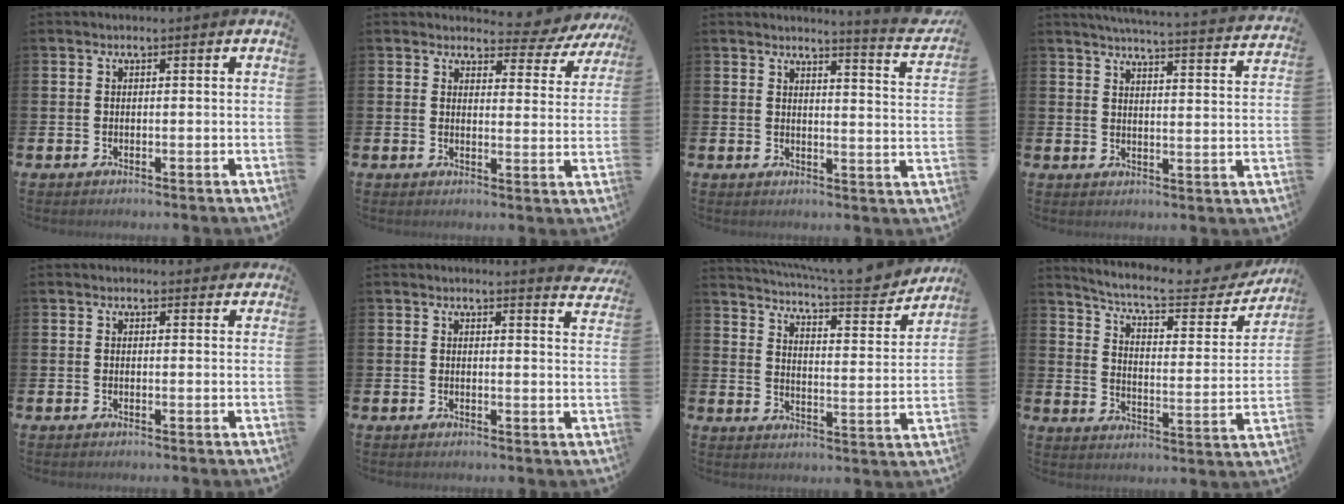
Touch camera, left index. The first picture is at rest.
{"total": 3.7, "force": [3.3, 1.4, 0.6], "torque": [-0.010, -0.033, 0.049]}
{"total": 3.7, "force": [3.6, -0.5, 0.9], "torque": [-0.006, -0.045, 0.051]}
{"total": 4.8, "force": [4.7, -0.5, 0.9], "torque": [-0.023, -0.043, 0.077]}
{"total": 1.2, "force": [1.1, 0.4, 0.1], "torque": [0.004, 0.000, 0.018]}
{"total": 2.6, "force": [2.6, -0.2, 0.2], "torque": [0.009, -0.024, 0.043]}
{"total": 6.7, "force": [6.3, 0.7, 2.3], "torque": [-0.060, -0.051, 0.101]}
{"total": 7.4, "force": [6.6, 1.6, 3.1], "torque": [-0.087, -0.045, 0.107]}